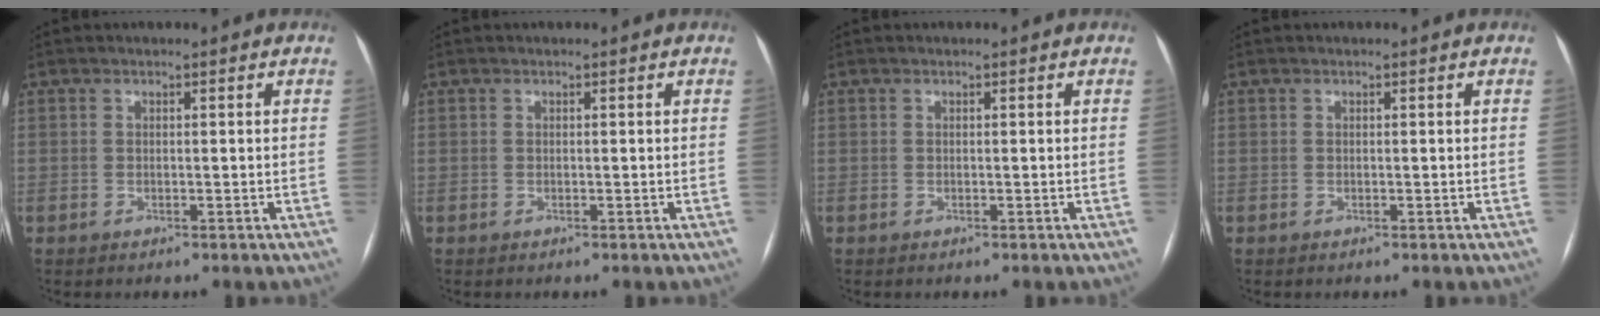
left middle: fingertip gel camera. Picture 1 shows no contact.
{"total": 0.0}
{"total": 0.0}
{"total": 0.0}